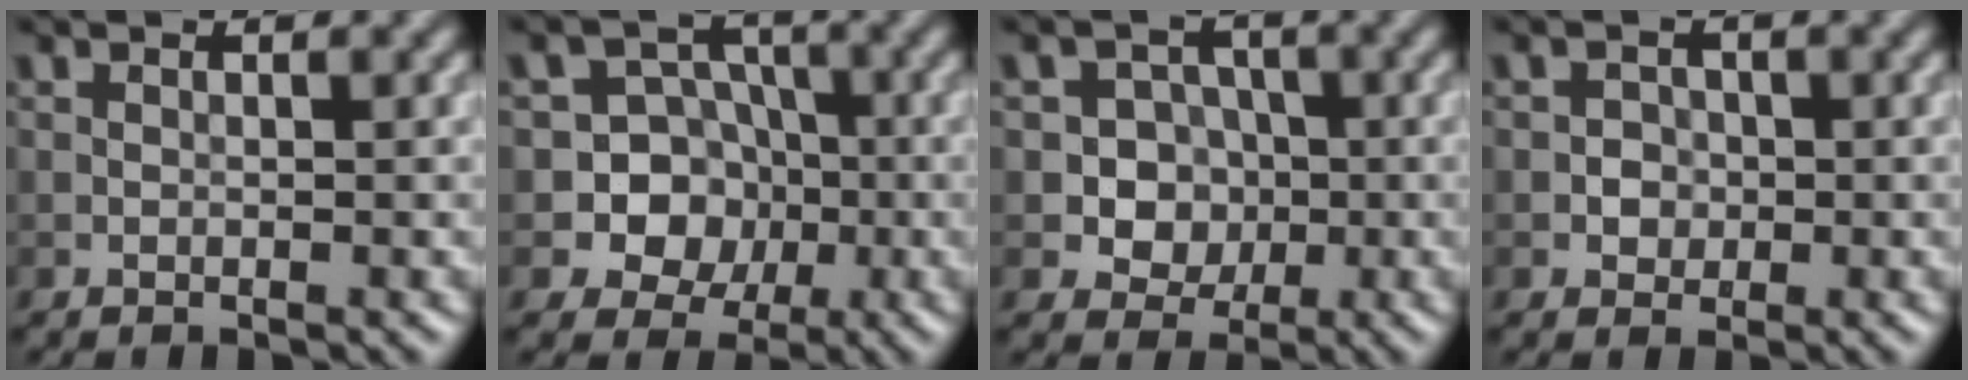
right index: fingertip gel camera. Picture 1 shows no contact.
{"total": 7.1, "force": [-1.4, 6.6, 2.0], "torque": [-0.020, 0.023, -0.052]}
{"total": 4.7, "force": [-0.7, 4.2, 1.8], "torque": [-0.003, 0.005, -0.030]}
{"total": 1.6, "force": [-0.2, 1.5, 0.5], "torque": [0.008, -0.002, -0.007]}